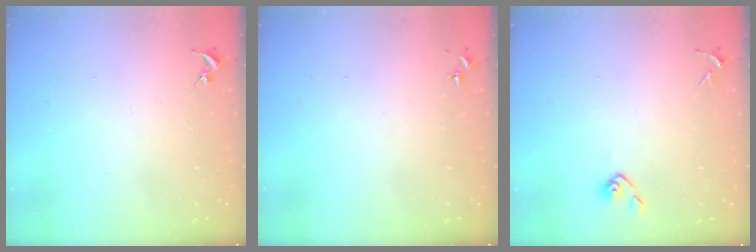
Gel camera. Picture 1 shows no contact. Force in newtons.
{"total": 0.0}
{"total": 3.6, "press": 3.6, "slide": 0.8}